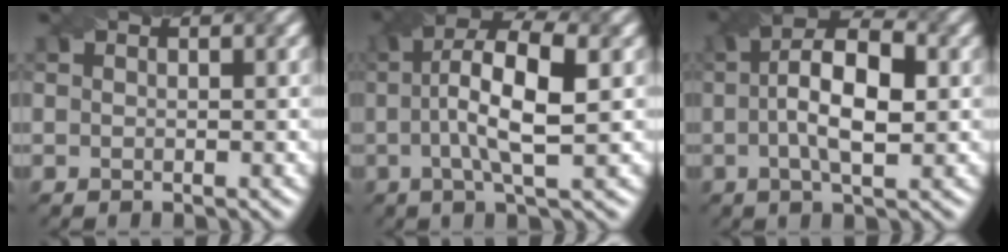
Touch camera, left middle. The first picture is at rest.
{"total": 6.4, "force": [0.2, 1.7, 6.2], "torque": [-0.095, 0.018, 0.015]}
{"total": 6.1, "force": [-0.3, 2.5, 5.5], "torque": [-0.085, 0.016, 0.003]}